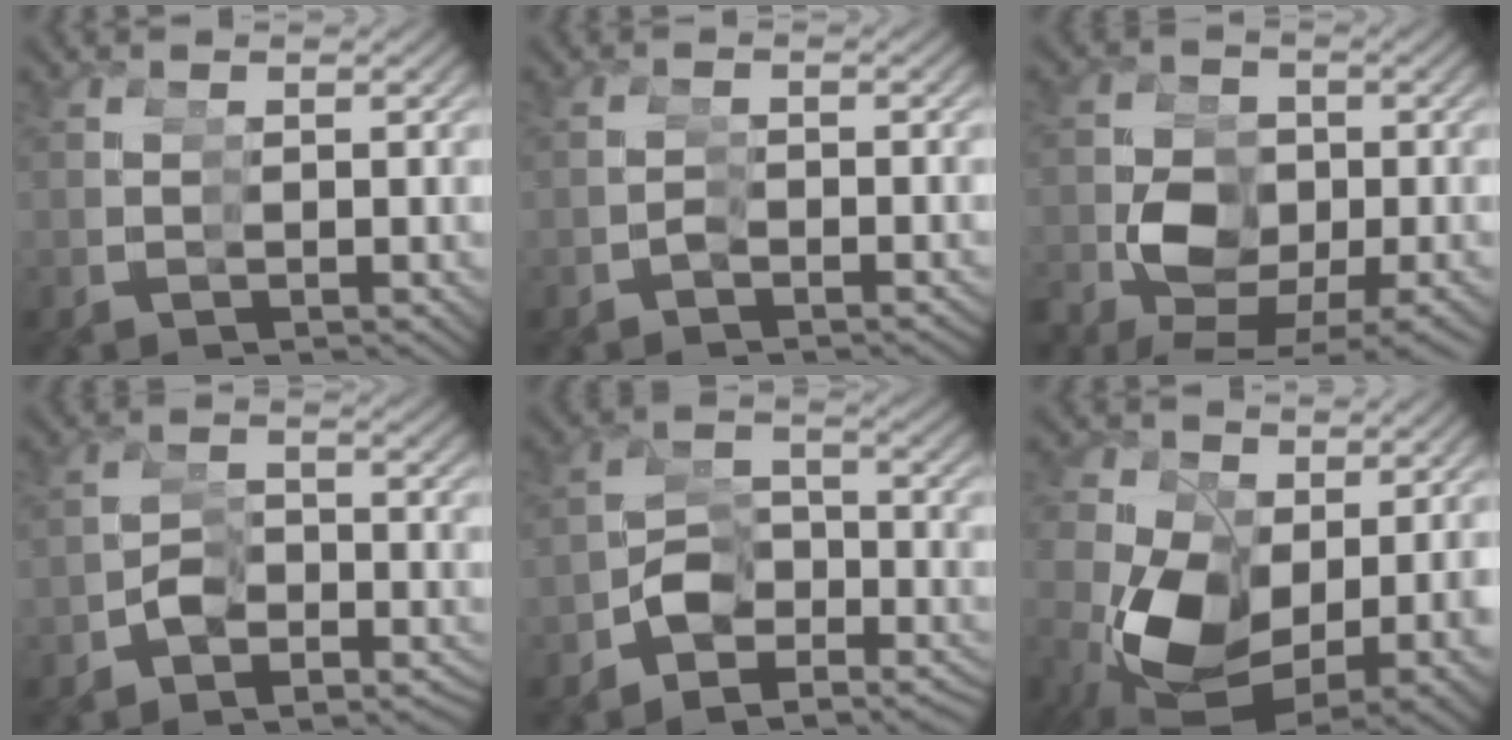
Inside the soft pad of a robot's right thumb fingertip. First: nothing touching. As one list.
[{"total": 1.9, "force": [-1.5, 0.7, -1.0], "torque": [-0.021, -0.007, -0.024]}, {"total": 4.0, "force": [0.1, 3.0, 2.7], "torque": [-0.060, -0.010, 0.008]}, {"total": 3.5, "force": [-2.3, 0.7, -2.5], "torque": [0.026, 0.000, -0.038]}, {"total": 2.0, "force": [-1.7, 0.2, -1.1], "torque": [0.019, 0.005, -0.032]}, {"total": 9.7, "force": [0.1, 6.9, 6.8], "torque": [-0.140, -0.031, 0.019]}]